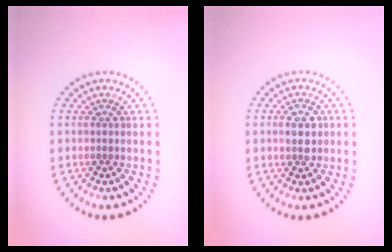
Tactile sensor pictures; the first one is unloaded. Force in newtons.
{"total": 2.8, "press": 2.8, "slide": 0.2}